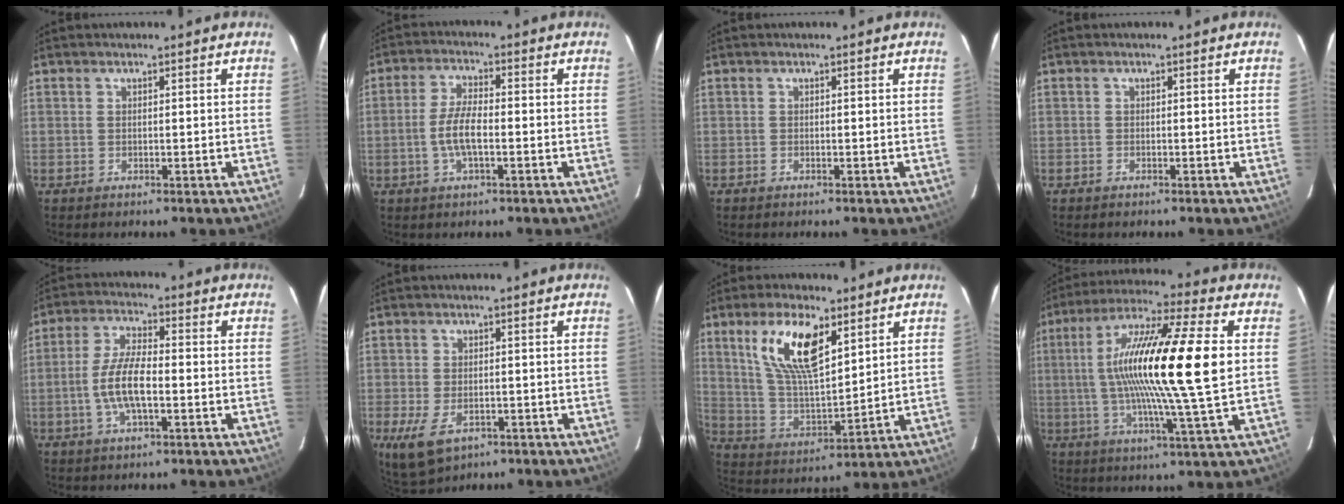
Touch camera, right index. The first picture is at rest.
{"total": 6.1, "force": [-1.5, 2.0, 5.6], "torque": [-0.115, 0.001, -0.029]}
{"total": 0.0}
{"total": 0.5, "force": [-0.5, 0.3, 0.1], "torque": [-0.002, 0.001, -0.010]}
{"total": 8.6, "force": [-2.1, 2.9, 7.8], "torque": [-0.160, 0.002, -0.041]}
{"total": 7.6, "force": [-3.4, 4.2, 5.3], "torque": [-0.117, -0.024, -0.053]}
{"total": 14.7, "force": [7.2, 5.7, 11.4], "torque": [-0.219, 0.010, 0.149]}
{"total": 21.1, "force": [2.1, 0.6, 21.0], "torque": [-0.373, 0.007, 0.022]}